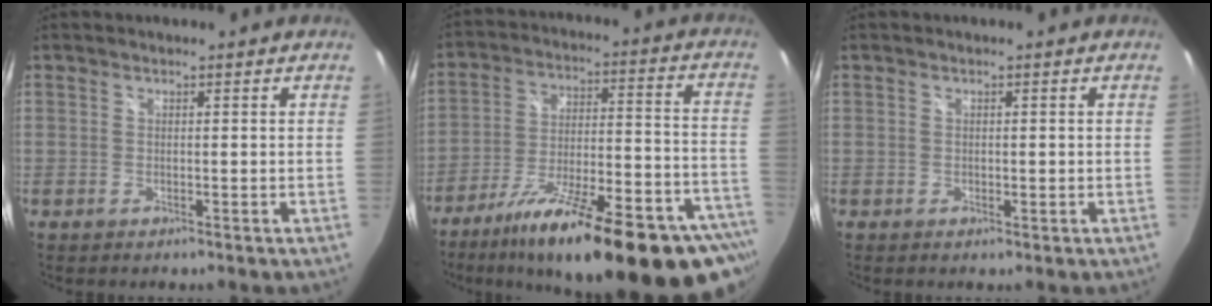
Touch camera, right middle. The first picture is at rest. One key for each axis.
{"total": 31.7, "fx": -23.1, "fy": 7.0, "fz": 20.5, "tx": -0.297, "ty": -0.038, "tz": -0.324}
{"total": 0.6, "fx": -0.1, "fy": 0.3, "fz": 0.5, "tx": -0.007, "ty": 0.001, "tz": 0.000}